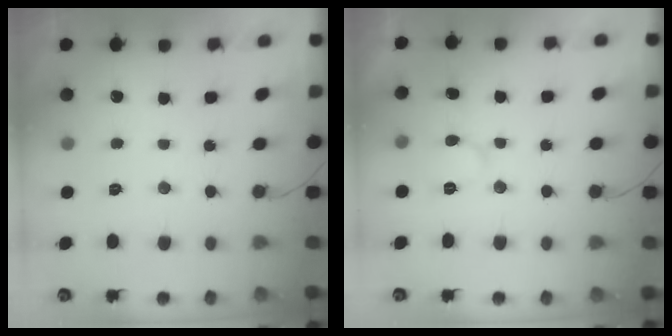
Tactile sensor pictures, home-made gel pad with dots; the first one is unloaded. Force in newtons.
{"total": 6.9, "press": 6.8, "slide": 0.7}